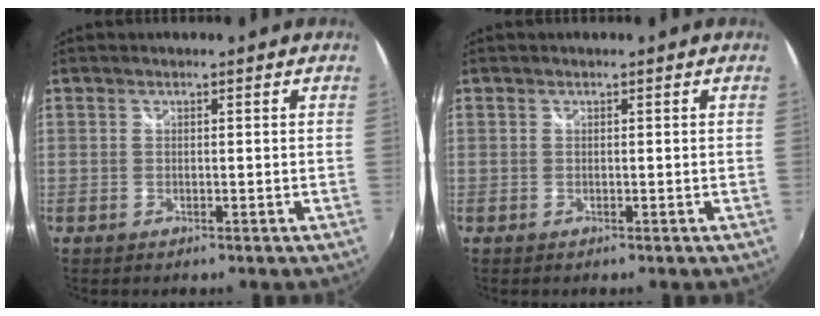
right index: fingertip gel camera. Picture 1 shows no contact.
{"total": 0.0}